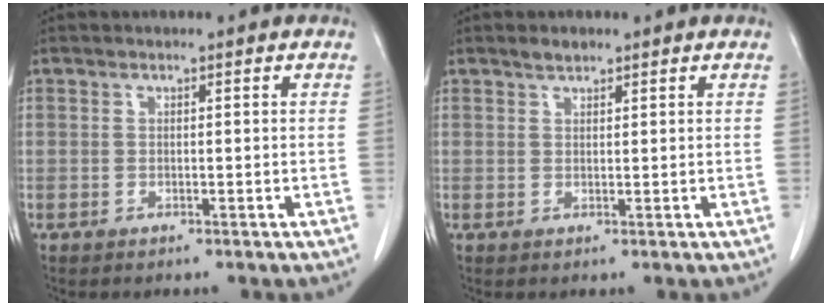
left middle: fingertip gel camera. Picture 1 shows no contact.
{"total": 1.4, "force": [1.2, 0.6, 0.5], "torque": [-0.012, 0.002, 0.022]}